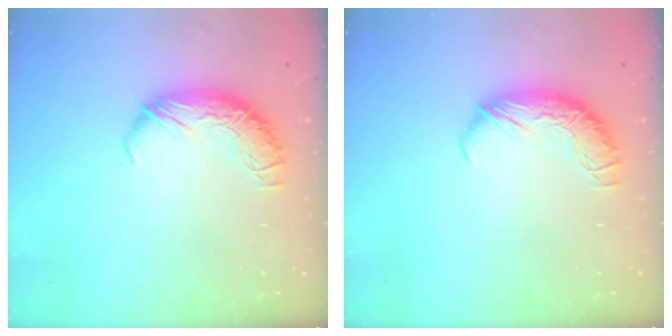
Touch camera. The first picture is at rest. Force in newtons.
{"total": 0.0}